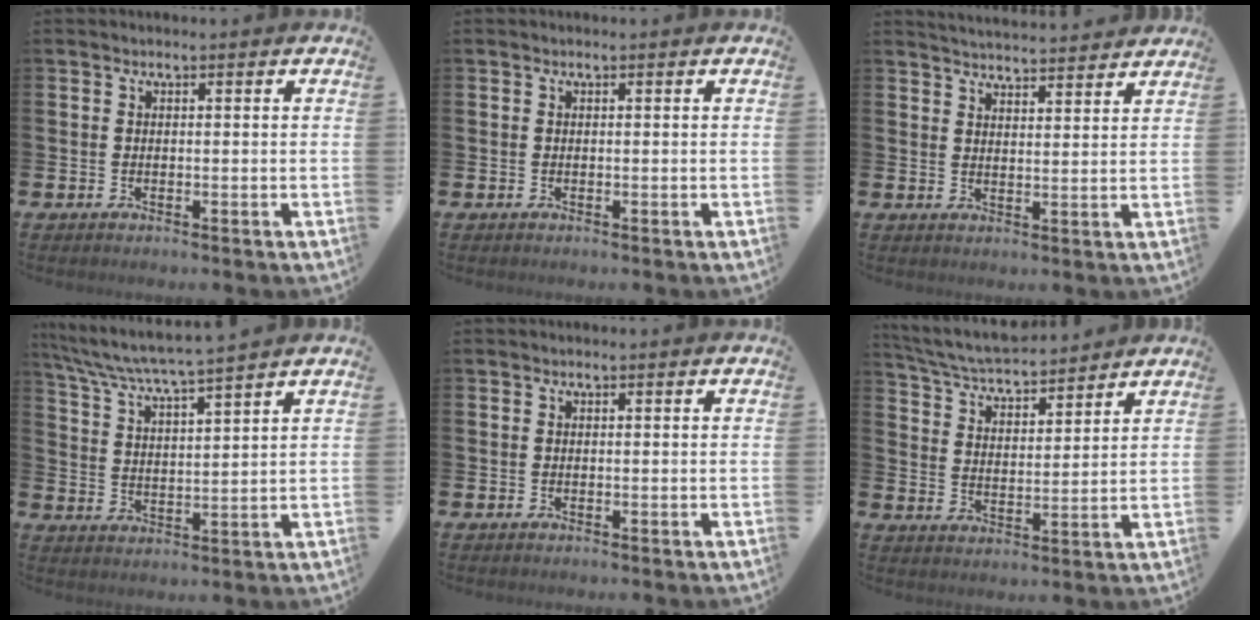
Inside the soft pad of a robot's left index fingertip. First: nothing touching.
{"total": 0.0}
{"total": 4.3, "force": [4.3, 0.1, -0.1], "torque": [-0.005, -0.029, 0.077]}
{"total": 5.6, "force": [5.4, -0.4, 1.6], "torque": [-0.055, -0.037, 0.091]}
{"total": 0.0}
{"total": 5.6, "force": [5.5, 0.6, 1.1], "torque": [-0.052, -0.036, 0.095]}